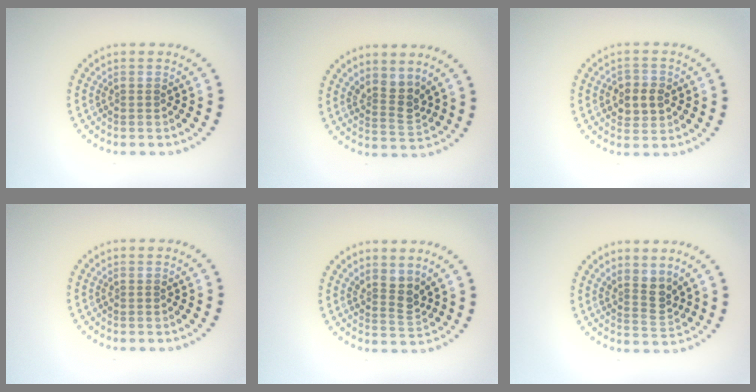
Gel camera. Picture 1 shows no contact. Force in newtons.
{"total": 2.5, "press": 1.9, "slide": 1.7}
{"total": 2.9, "press": 2.8, "slide": 0.5}
{"total": 0.0}
{"total": 2.2, "press": 1.7, "slide": 1.3}
{"total": 2.6, "press": 2.0, "slide": 1.7}